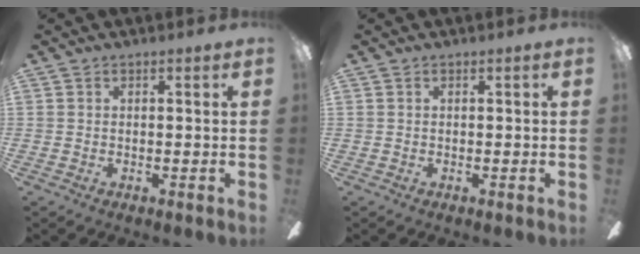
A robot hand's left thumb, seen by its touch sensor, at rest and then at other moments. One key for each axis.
{"total": 0.0}